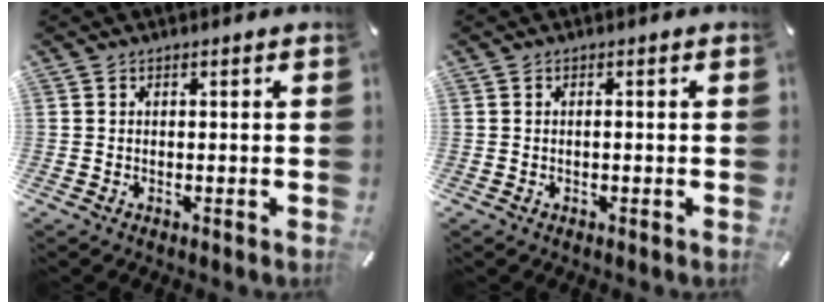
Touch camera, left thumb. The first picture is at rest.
{"total": 0.8, "force": [-0.1, 0.3, 0.7], "torque": [-0.014, 0.000, -0.003]}